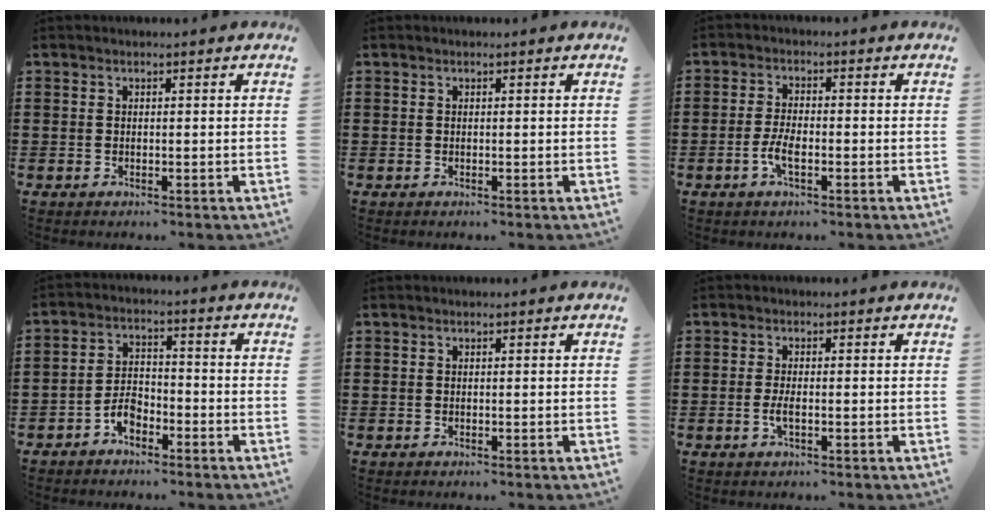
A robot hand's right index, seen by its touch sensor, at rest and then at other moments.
{"total": 0.0}
{"total": 3.5, "force": [-1.4, 1.1, 3.0], "torque": [-0.074, -0.007, -0.031]}
{"total": 4.1, "force": [-2.8, 2.0, 2.2], "torque": [-0.048, 0.003, -0.055]}
{"total": 0.0}
{"total": 2.1, "force": [-0.6, 0.4, 2.0], "torque": [-0.043, -0.006, -0.013]}